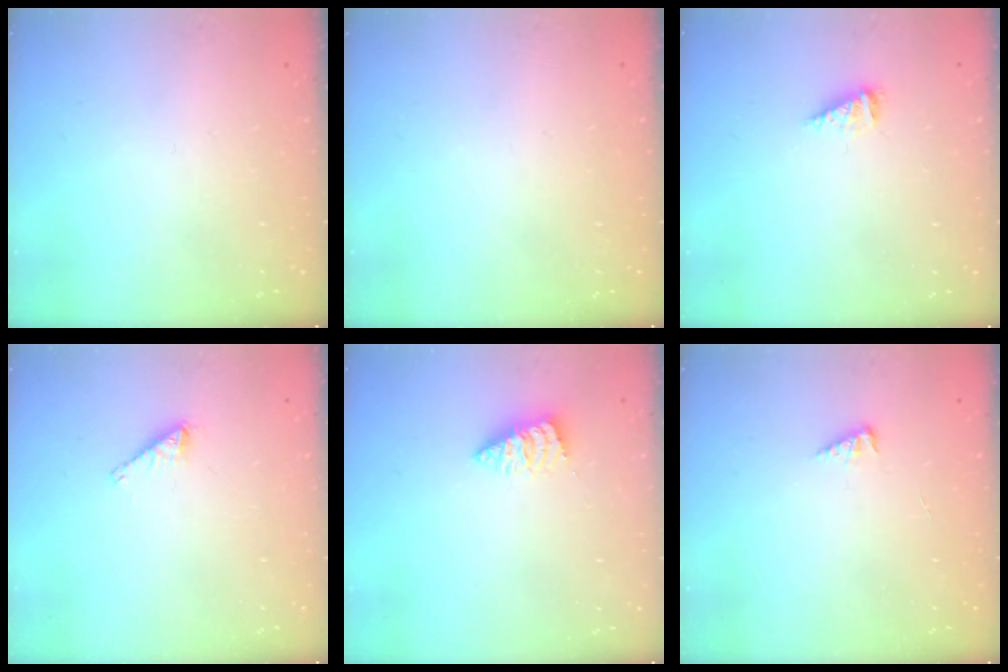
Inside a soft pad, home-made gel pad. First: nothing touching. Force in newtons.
{"total": 0.0}
{"total": 3.5, "press": 3.5, "slide": 0.3}
{"total": 1.6, "press": 1.6, "slide": 0.2}
{"total": 2.3, "press": 2.3, "slide": 0.1}
{"total": 2.9, "press": 2.9, "slide": 0.6}